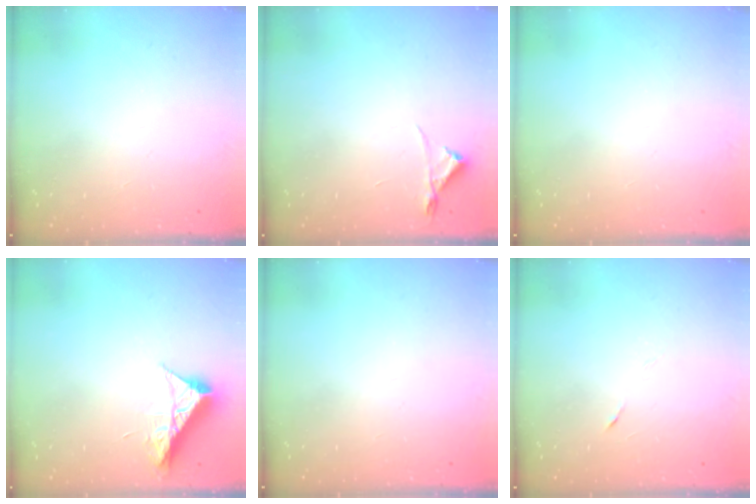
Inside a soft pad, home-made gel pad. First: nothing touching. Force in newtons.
{"total": 3.0, "press": 2.9, "slide": 0.5}
{"total": 0.0}
{"total": 8.9, "press": 8.9, "slide": 0.3}
{"total": 0.0}
{"total": 2.9, "press": 2.7, "slide": 1.0}